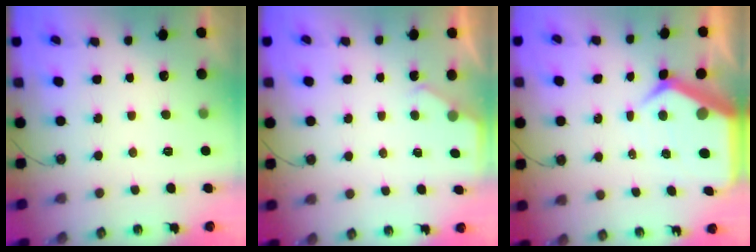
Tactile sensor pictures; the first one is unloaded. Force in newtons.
{"total": 1.8, "press": 1.7, "slide": 0.3}
{"total": 10.0, "press": 9.9, "slide": 1.0}